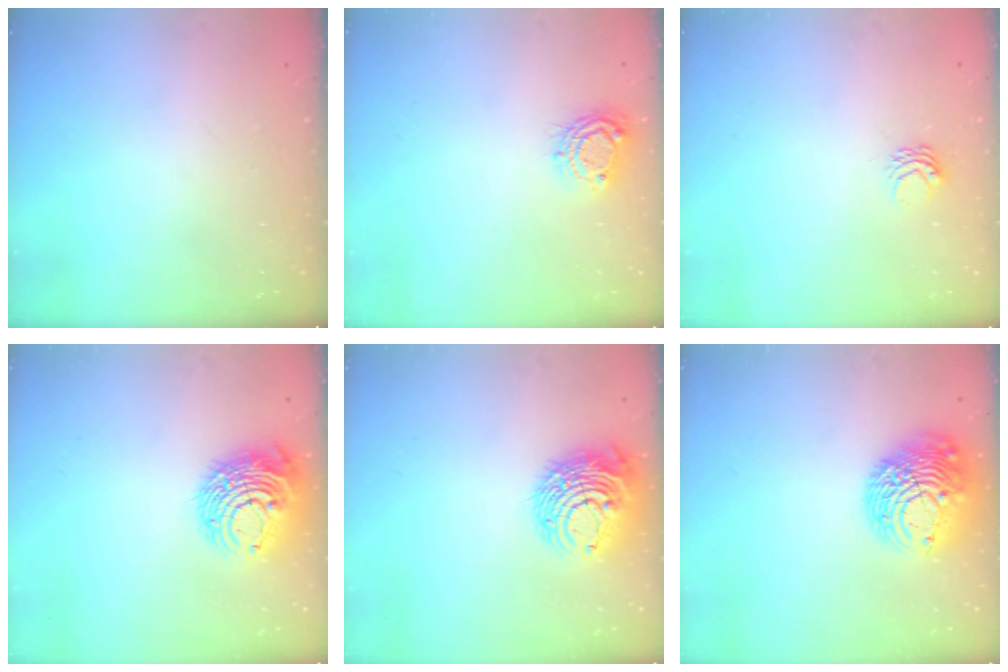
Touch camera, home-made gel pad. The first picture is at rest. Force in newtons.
{"total": 8.1, "press": 8.1, "slide": 0.7}
{"total": 3.9, "press": 3.9, "slide": 0.4}
{"total": 11.7, "press": 11.6, "slide": 1.2}
{"total": 11.7, "press": 11.6, "slide": 1.2}
{"total": 12.8, "press": 12.8, "slide": 1.5}